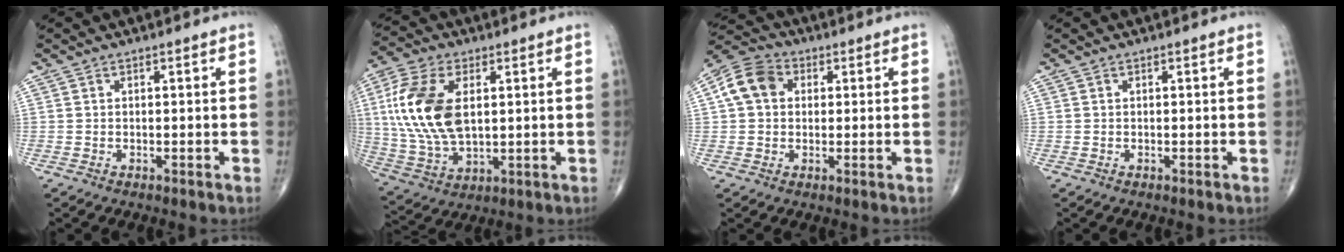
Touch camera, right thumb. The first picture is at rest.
{"total": 17.2, "force": [2.9, 9.7, 13.9], "torque": [-0.287, -0.009, 0.057]}
{"total": 8.6, "force": [1.7, 6.7, 5.1], "torque": [-0.089, 0.018, 0.022]}
{"total": 0.0}